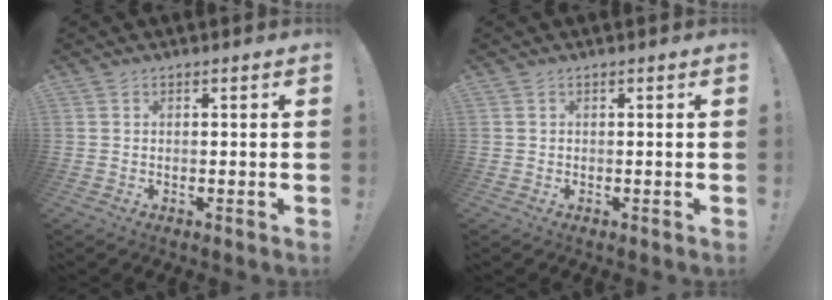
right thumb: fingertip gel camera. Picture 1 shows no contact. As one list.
[{"total": 0.6, "force": [-0.2, 0.6, 0.1], "torque": [-0.005, 0.003, -0.003]}]